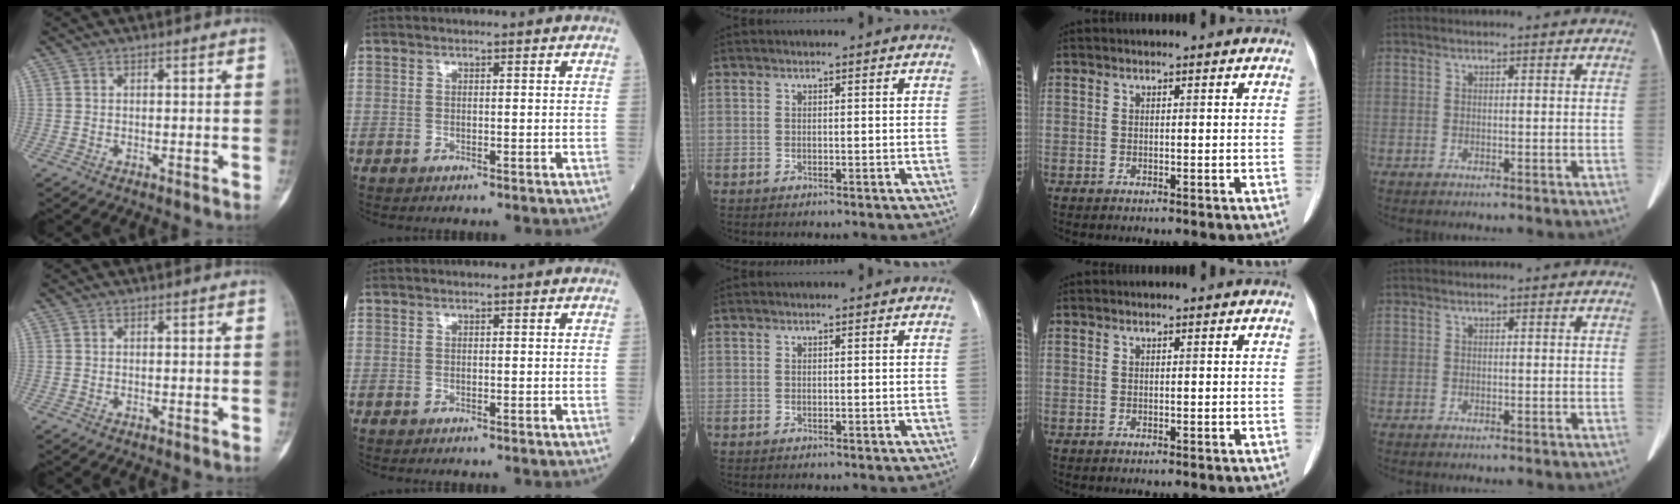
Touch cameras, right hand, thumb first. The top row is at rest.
{}